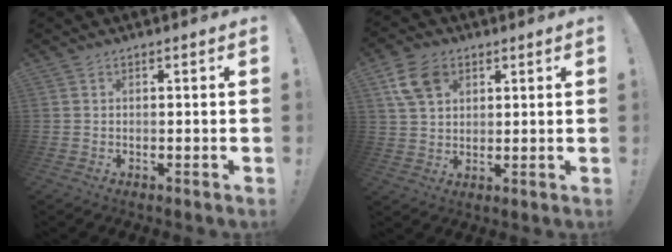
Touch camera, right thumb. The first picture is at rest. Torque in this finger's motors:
{"motor_torque": [1.38, 1.81, 0.15, -0.18, 0.00]}